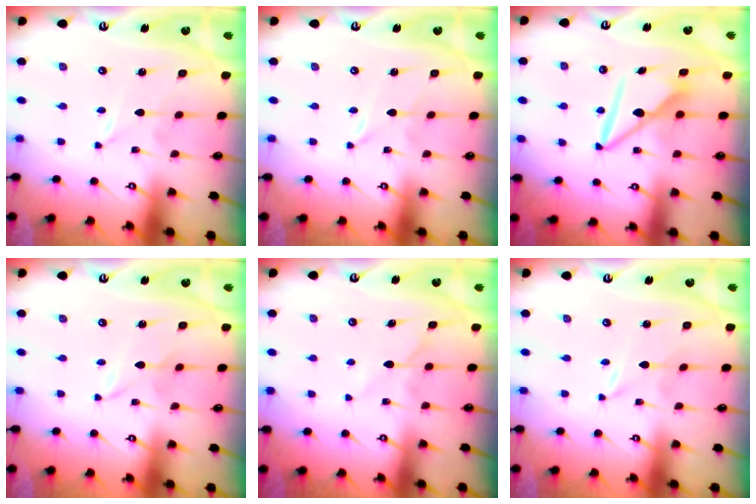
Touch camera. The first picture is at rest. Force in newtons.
{"total": 0.0}
{"total": 8.2, "press": 8.2, "slide": 0.7}
{"total": 1.7, "press": 1.7, "slide": 0.2}
{"total": 6.5, "press": 6.5, "slide": 0.8}
{"total": 0.0}